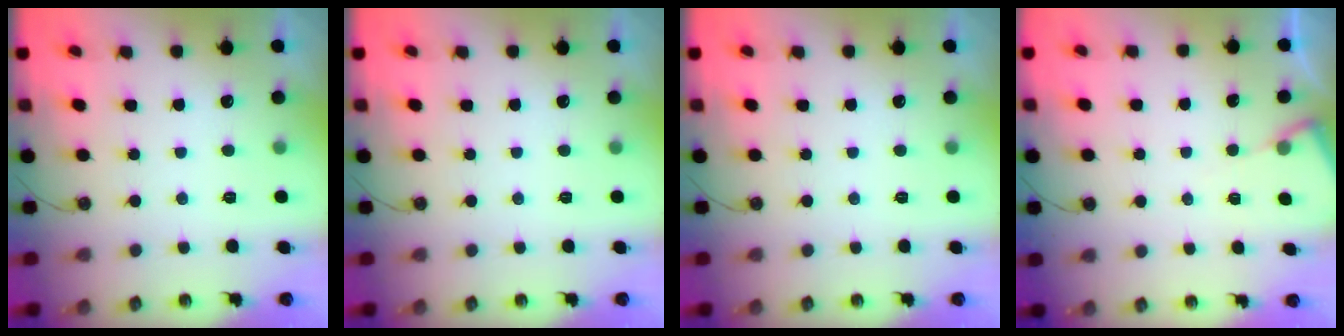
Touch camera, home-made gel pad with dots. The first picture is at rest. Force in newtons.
{"total": 0.0}
{"total": 0.0}
{"total": 4.7, "press": 4.6, "slide": 0.6}